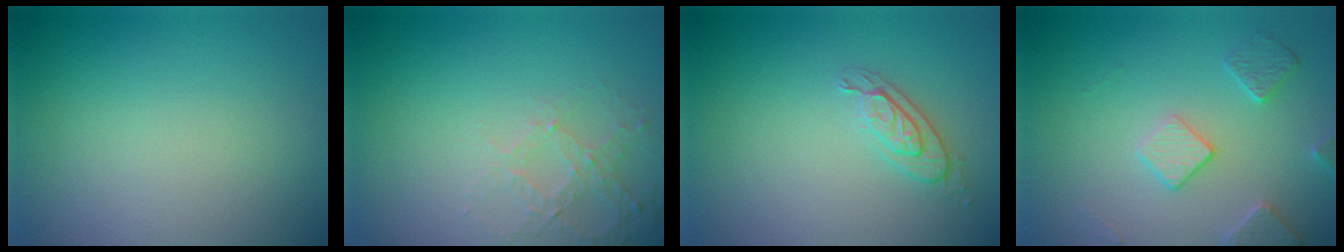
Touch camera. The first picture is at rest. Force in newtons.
{"total": 2.6, "press": 2.5, "slide": 0.8}
{"total": 2.1, "press": 1.9, "slide": 0.8}
{"total": 2.9, "press": 2.9, "slide": 0.1}